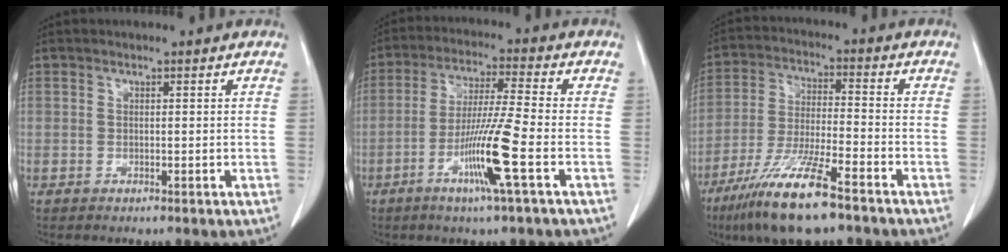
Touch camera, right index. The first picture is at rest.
{"total": 10.3, "force": [-4.1, -1.2, 9.4], "torque": [-0.183, -0.016, -0.080]}
{"total": 13.4, "force": [-9.0, 1.5, 9.9], "torque": [-0.198, -0.032, -0.163]}